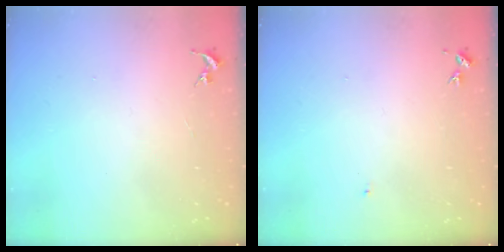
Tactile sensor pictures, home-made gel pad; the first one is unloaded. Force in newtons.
{"total": 3.3, "press": 3.3, "slide": 0.4}